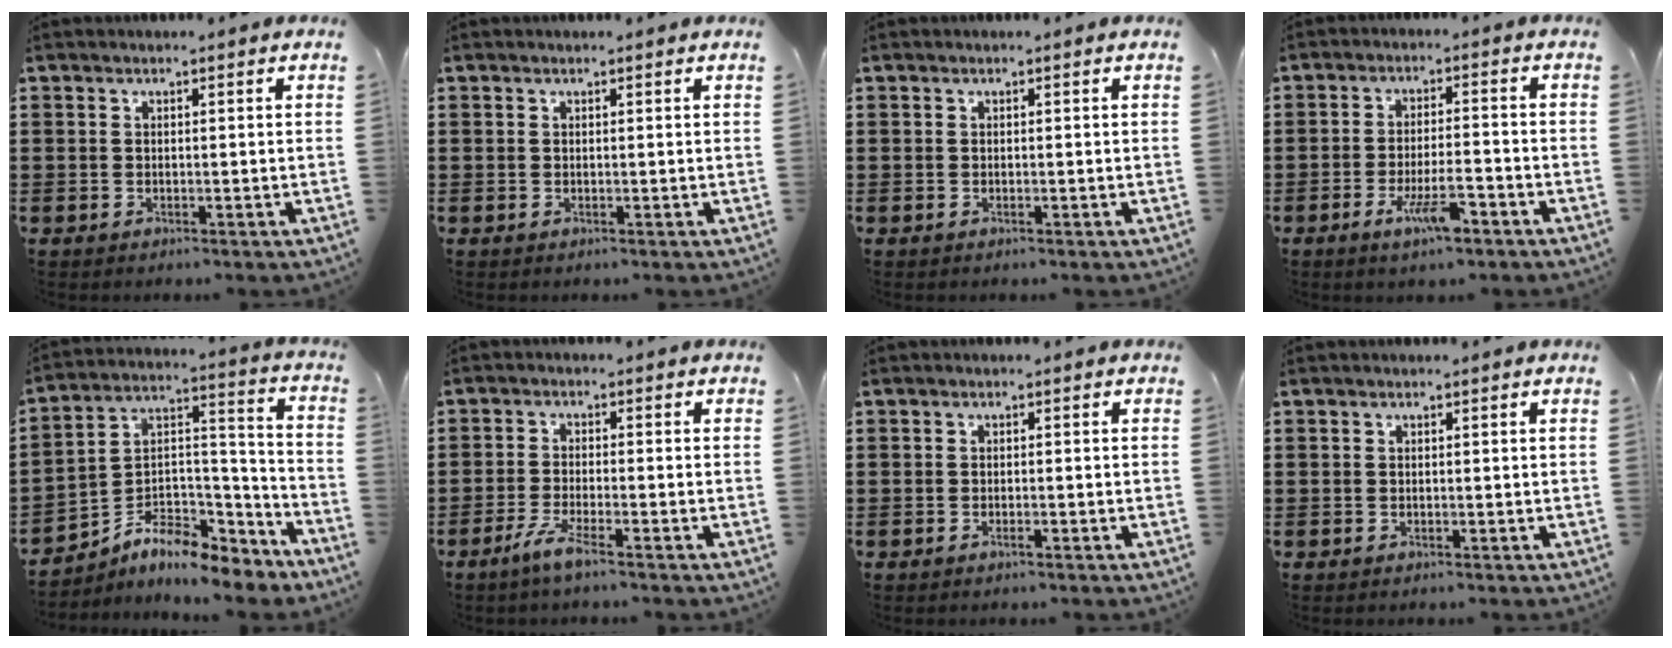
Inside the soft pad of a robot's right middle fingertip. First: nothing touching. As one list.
[{"total": 0.0}, {"total": 0.0}, {"total": 6.2, "force": [-3.3, 1.5, 5.0], "torque": [-0.099, -0.003, -0.061]}, {"total": 7.5, "force": [-6.6, 2.0, 2.9], "torque": [-0.070, -0.008, -0.136]}, {"total": 3.9, "force": [-2.7, -0.1, 2.8], "torque": [-0.060, -0.010, -0.051]}, {"total": 0.7, "force": [-0.5, 0.1, 0.5], "torque": [-0.012, -0.004, -0.008]}, {"total": 0.0}]